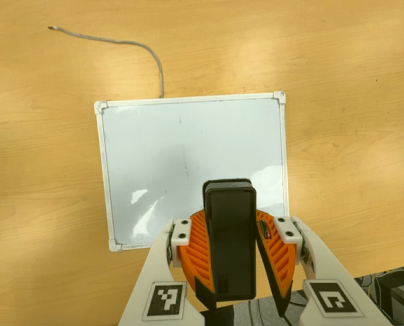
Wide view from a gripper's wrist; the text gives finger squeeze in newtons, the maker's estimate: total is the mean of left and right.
{"total": 8.5, "left": 8.7, "right": 8.3}